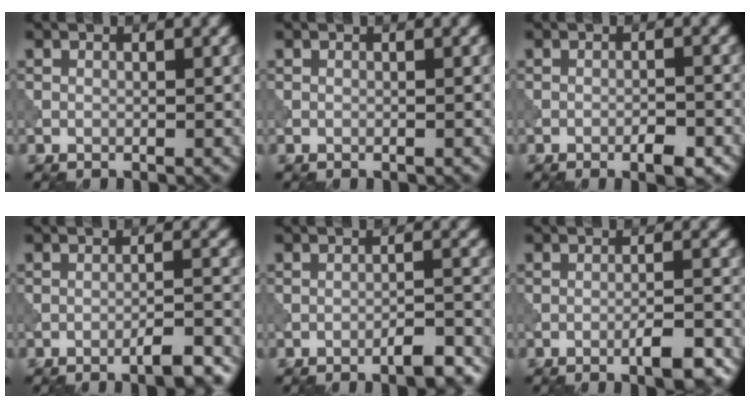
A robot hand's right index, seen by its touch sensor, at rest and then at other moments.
{"total": 0.0}
{"total": 2.3, "force": [-1.3, 0.5, 1.8], "torque": [-0.029, 0.005, -0.022]}
{"total": 4.0, "force": [-2.7, 0.6, 2.9], "torque": [-0.043, 0.011, -0.047]}
{"total": 3.6, "force": [-2.5, 0.6, 2.5], "torque": [-0.036, 0.009, -0.041]}
{"total": 3.8, "force": [-2.1, 0.6, 3.1], "torque": [-0.049, 0.007, -0.037]}